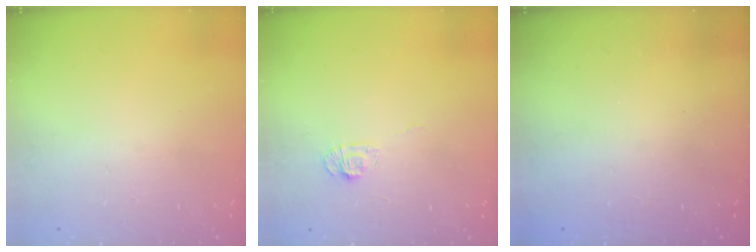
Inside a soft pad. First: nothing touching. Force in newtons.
{"total": 5.6, "press": 5.6, "slide": 0.7}
{"total": 2.4, "press": 2.2, "slide": 0.8}